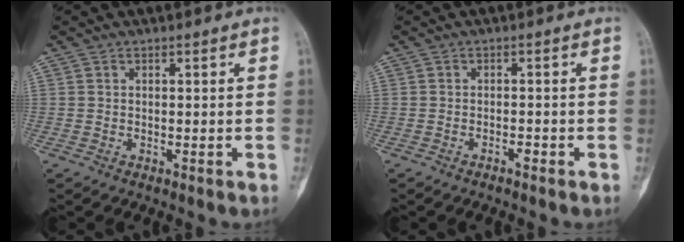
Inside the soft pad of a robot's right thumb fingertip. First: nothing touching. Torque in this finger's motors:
{"motor_torque": [-0.70, 0.03, -0.01, 0.12, -0.05]}